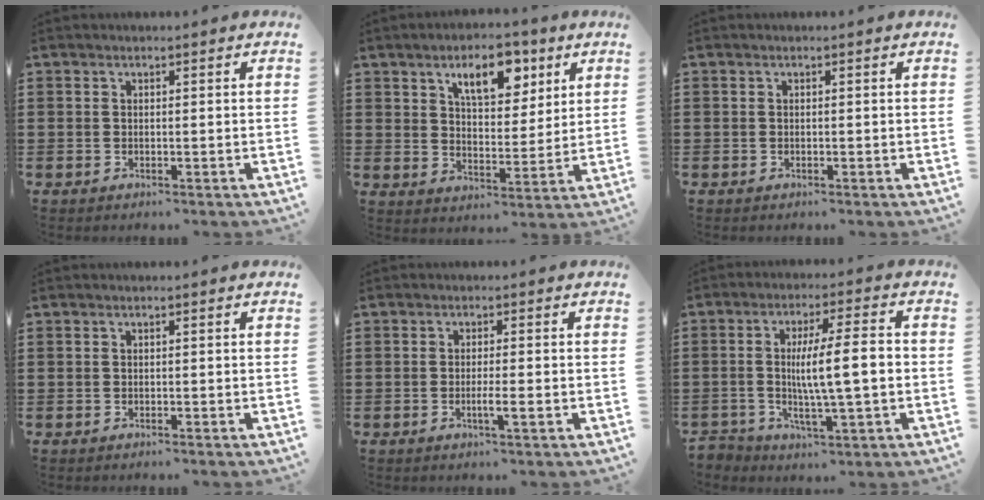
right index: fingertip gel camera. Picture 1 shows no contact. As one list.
[{"total": 8.5, "force": [4.9, 4.0, 5.7], "torque": [-0.090, -0.006, 0.079]}, {"total": 0.0}, {"total": 0.0}, {"total": 2.7, "force": [-1.0, -0.1, 2.6], "torque": [-0.043, -0.006, -0.019]}, {"total": 8.8, "force": [-0.8, 2.0, 8.5], "torque": [-0.149, 0.006, -0.015]}]